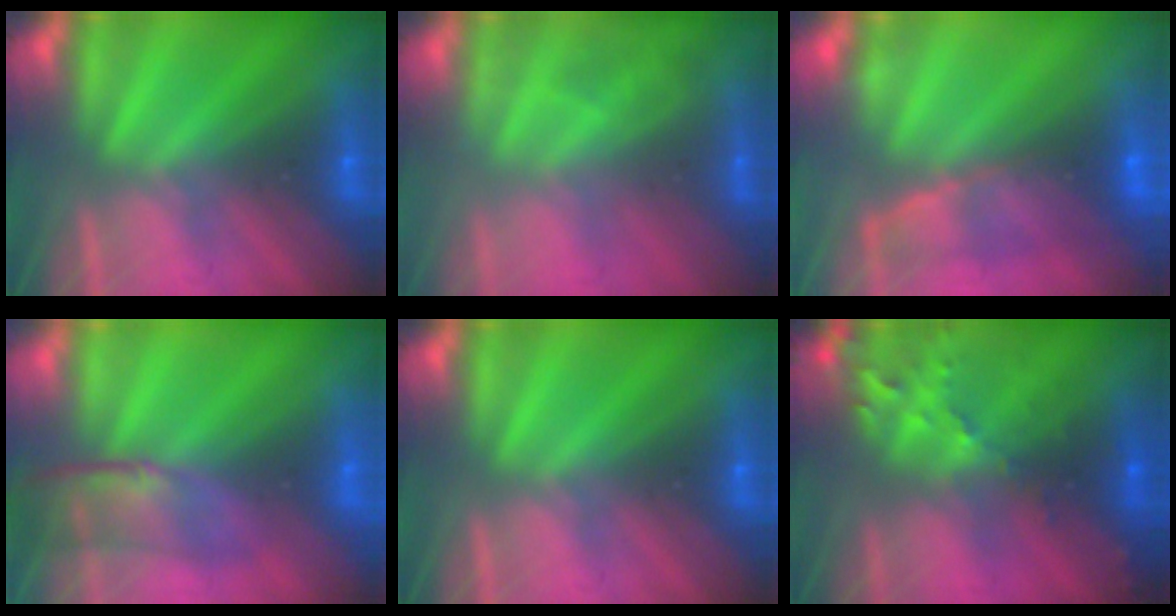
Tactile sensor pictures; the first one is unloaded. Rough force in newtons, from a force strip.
{"total": 2.6}
{"total": 10.3}
{"total": 3.5}
{"total": 0.0}
{"total": 5.8}